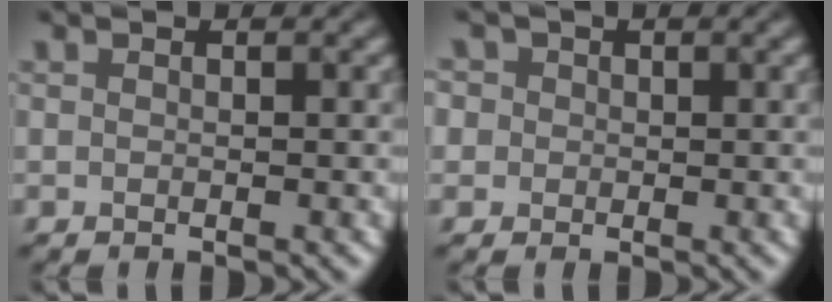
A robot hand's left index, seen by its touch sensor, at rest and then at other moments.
{"total": 3.1, "force": [1.2, 2.5, 1.4], "torque": [-0.026, 0.023, 0.002]}